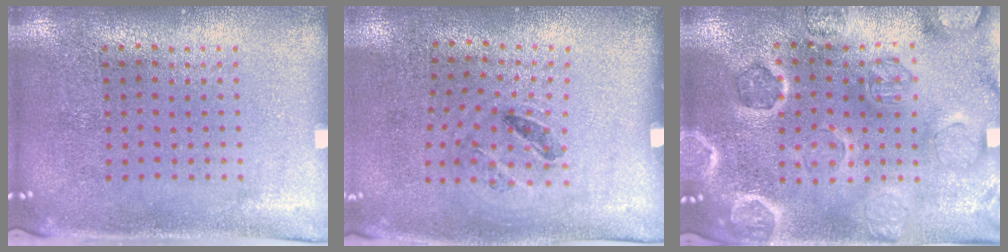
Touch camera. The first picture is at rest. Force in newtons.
{"total": 1.2, "press": 0.8, "slide": 1.0}
{"total": 2.7, "press": 2.7, "slide": 0.1}